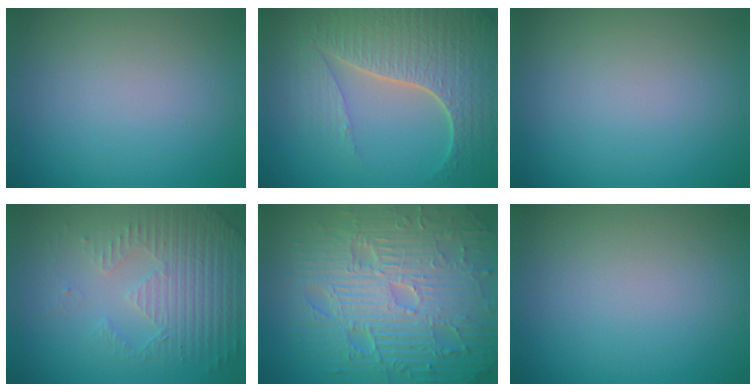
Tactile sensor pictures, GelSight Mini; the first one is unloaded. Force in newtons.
{"total": 7.5, "press": 5.6, "slide": 5.0}
{"total": 0.0}
{"total": 5.1, "press": 3.5, "slide": 3.8}
{"total": 12.2, "press": 7.8, "slide": 9.4}
{"total": 0.0}